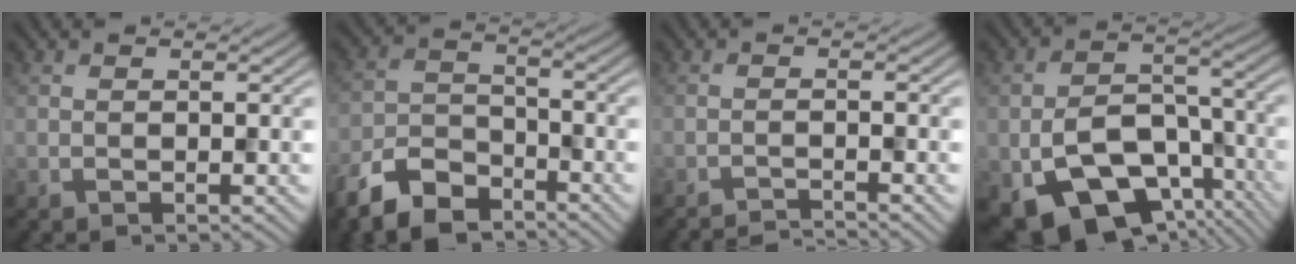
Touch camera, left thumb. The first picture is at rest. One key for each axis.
{"total": 9.1, "fx": -6.9, "fy": 4.1, "fz": 4.1, "tx": -0.090, "ty": -0.012, "tz": -0.148}
{"total": 2.6, "fx": -2.5, "fy": 0.1, "fz": 0.8, "tx": -0.007, "ty": 0.004, "tz": -0.049}
{"total": 13.7, "fx": -6.8, "fy": 8.2, "fz": 8.5, "tx": -0.159, "ty": -0.028, "tz": -0.114}